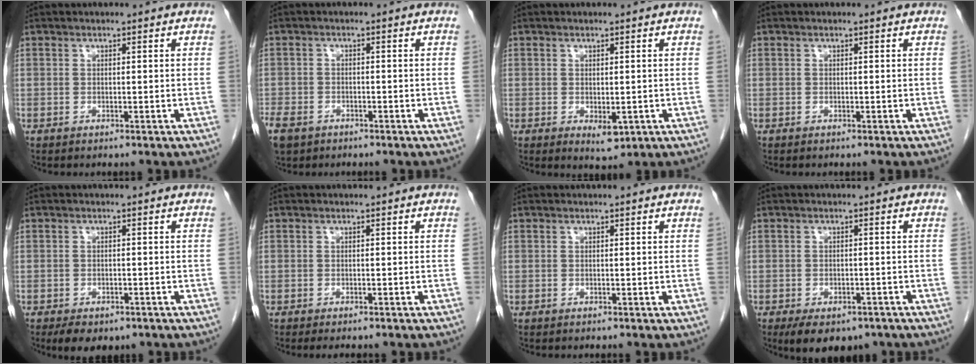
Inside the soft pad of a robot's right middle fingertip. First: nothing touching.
{"total": 7.1, "force": [-4.6, 4.5, 2.9], "torque": [-0.073, -0.008, -0.075]}
{"total": 2.6, "force": [-0.6, 1.2, 2.2], "torque": [-0.029, -0.007, 0.003]}
{"total": 0.0}
{"total": 5.5, "force": [-3.9, 2.8, 2.8], "torque": [-0.036, -0.005, -0.050]}
{"total": 3.2, "force": [-2.7, 0.5, 1.6], "torque": [-0.018, -0.005, -0.032]}
{"total": 0.0}
{"total": 8.3, "force": [-5.9, 4.2, 4.0], "torque": [-0.052, -0.001, -0.083]}